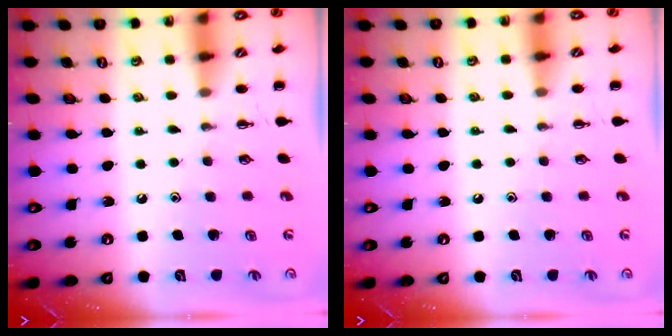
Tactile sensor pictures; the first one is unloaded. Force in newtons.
{"total": 3.6, "press": 3.4, "slide": 1.3}